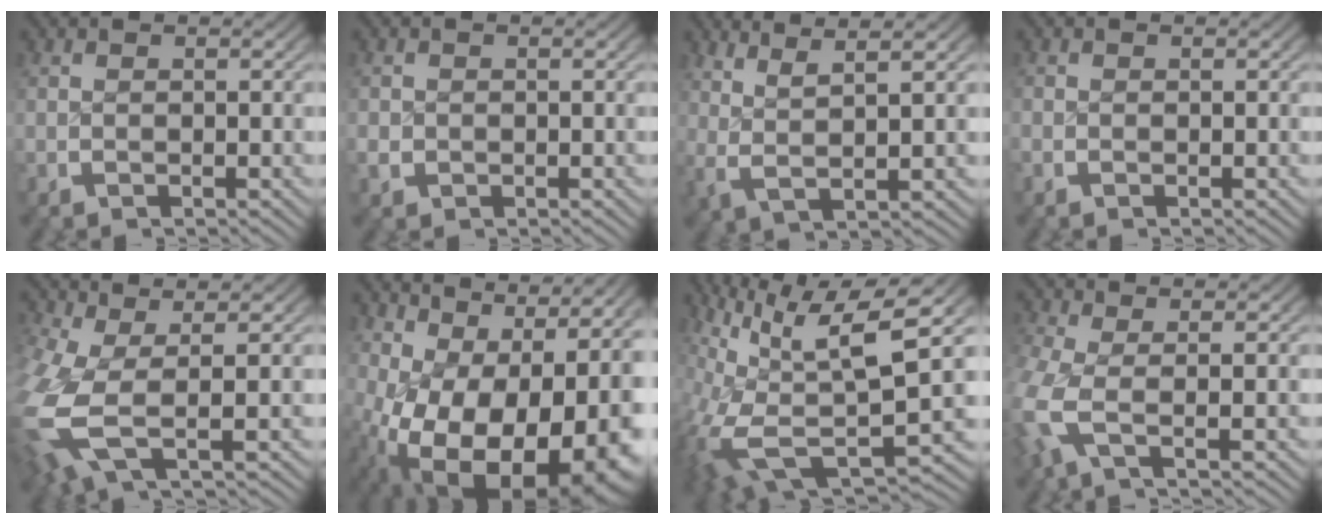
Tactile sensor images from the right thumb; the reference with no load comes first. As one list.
[{"total": 1.6, "force": [-0.4, 1.4, 0.5], "torque": [-0.012, -0.005, -0.007]}, {"total": 4.9, "force": [2.9, 1.2, 3.8], "torque": [-0.066, 0.000, 0.059]}, {"total": 0.6, "force": [-0.3, 0.5, 0.0], "torque": [-0.003, -0.005, -0.006]}, {"total": 7.5, "force": [-0.6, 4.3, 6.2], "torque": [-0.187, -0.038, 0.006]}, {"total": 20.1, "force": [-2.6, 13.3, 14.9], "torque": [-0.278, -0.096, 0.014]}, {"total": 13.2, "force": [-0.5, 7.3, 10.9], "torque": [-0.222, -0.058, 0.027]}, {"total": 4.3, "force": [-0.6, 2.3, 3.6], "torque": [-0.120, -0.021, -0.006]}]